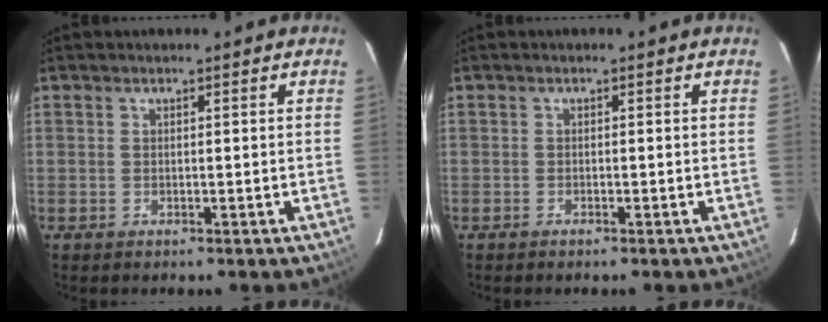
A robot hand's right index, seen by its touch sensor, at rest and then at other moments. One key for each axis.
{"total": 0.5, "fx": -0.5, "fy": 0.0, "fz": 0.2, "tx": -0.003, "ty": 0.000, "tz": -0.010}